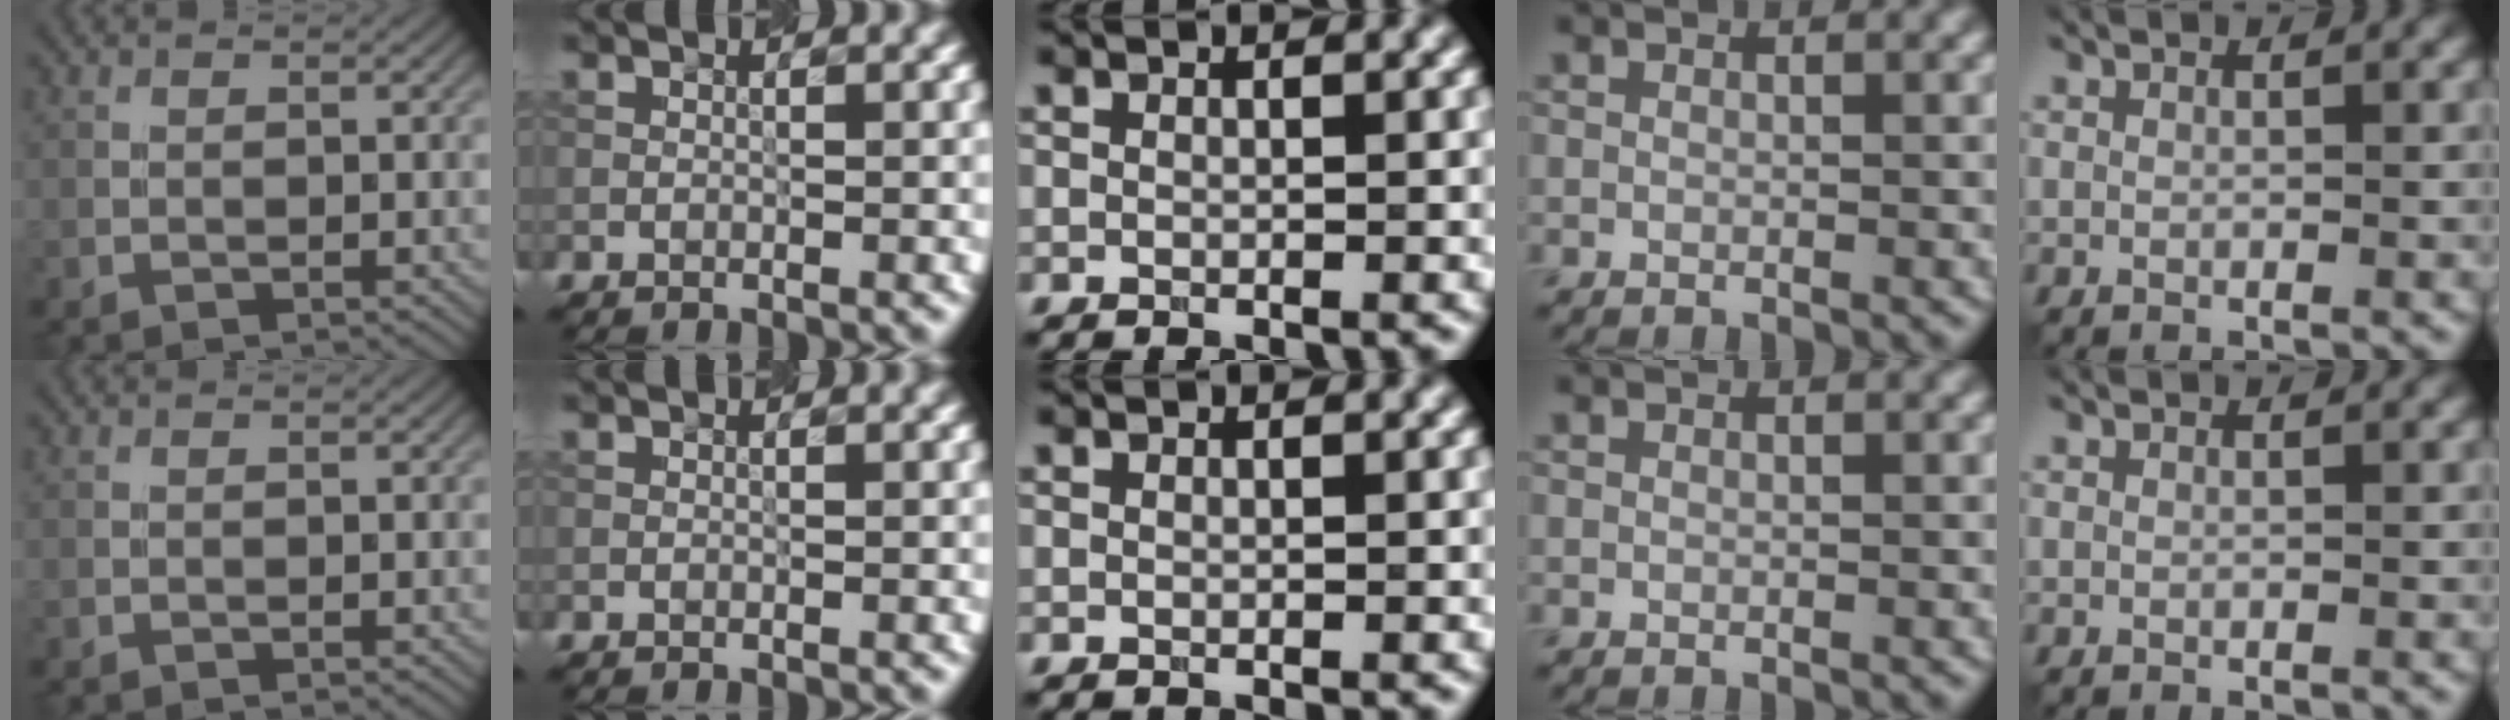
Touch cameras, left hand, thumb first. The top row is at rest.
{}